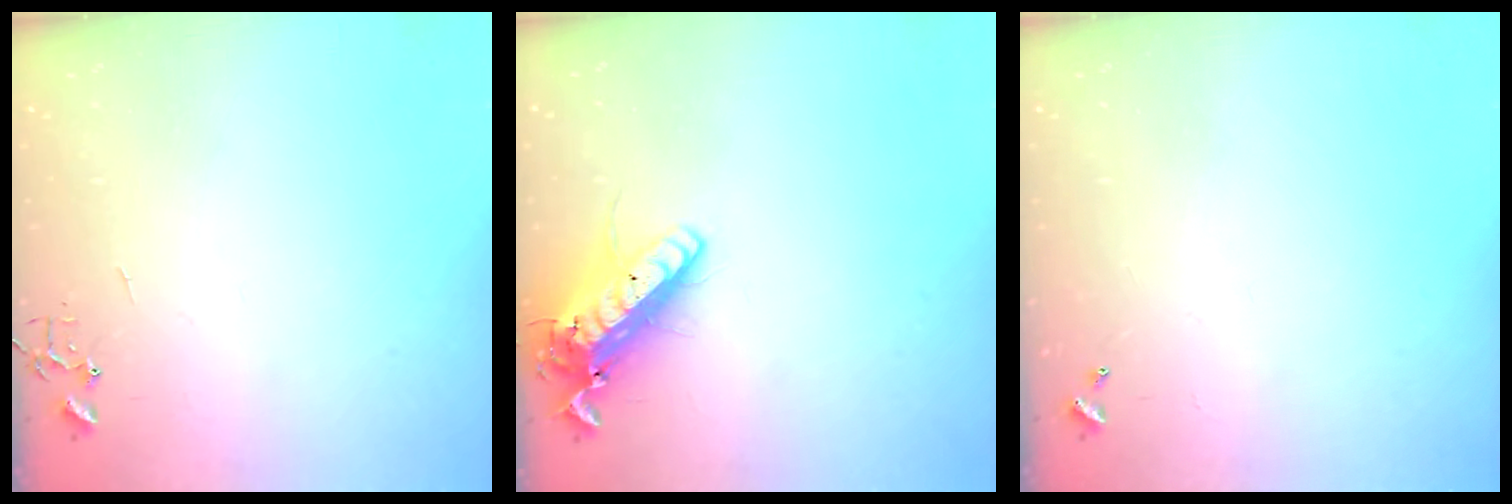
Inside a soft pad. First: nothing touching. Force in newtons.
{"total": 15.3, "press": 15.1, "slide": 2.8}
{"total": 0.0}